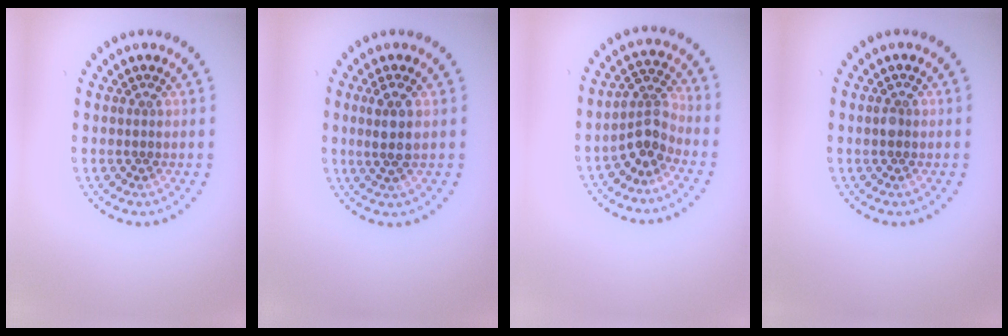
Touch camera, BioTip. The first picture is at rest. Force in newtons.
{"total": 2.2, "press": 1.9, "slide": 1.0}
{"total": 3.0, "press": 2.4, "slide": 1.8}
{"total": 0.9, "press": 0.9, "slide": 0.1}